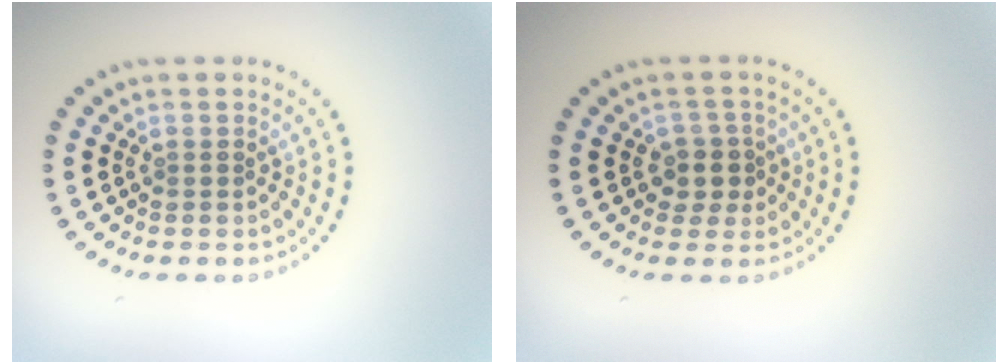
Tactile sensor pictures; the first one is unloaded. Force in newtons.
{"total": 2.3, "press": 2.0, "slide": 1.2}